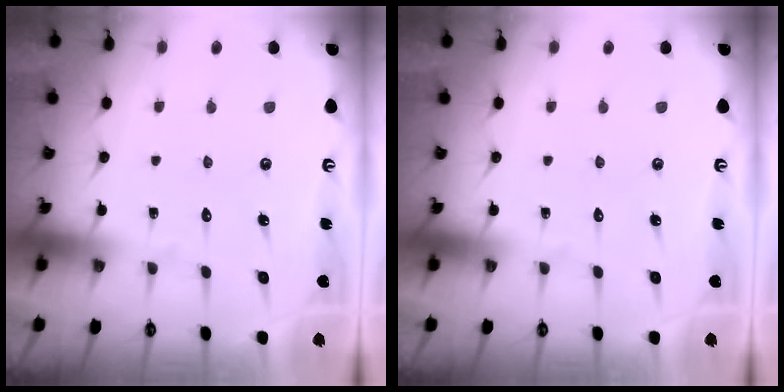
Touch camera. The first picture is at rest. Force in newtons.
{"total": 0.0}